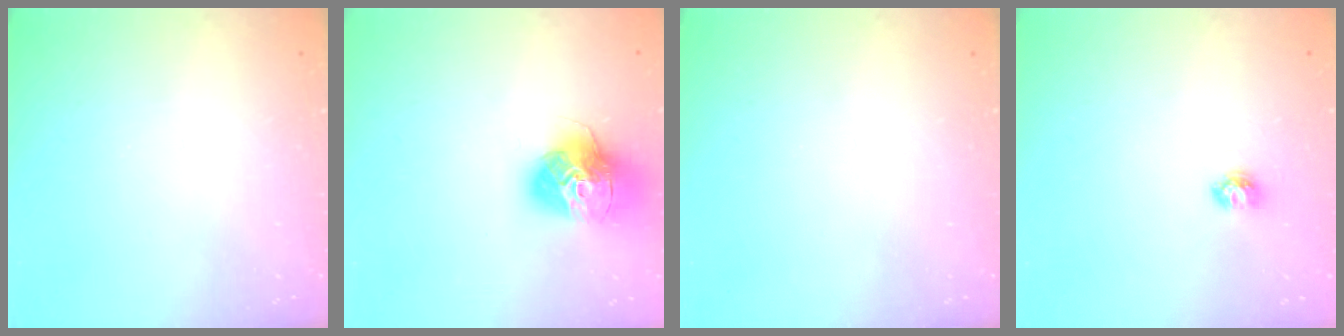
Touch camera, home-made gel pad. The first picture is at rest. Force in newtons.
{"total": 15.4, "press": 15.3, "slide": 1.5}
{"total": 0.0}
{"total": 3.7, "press": 3.7, "slide": 0.3}